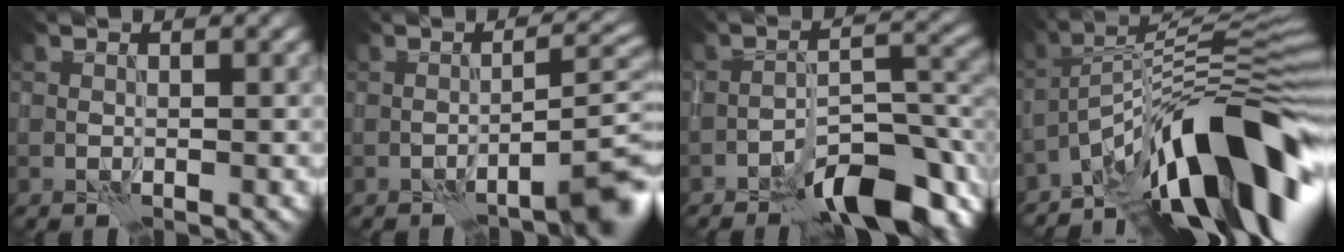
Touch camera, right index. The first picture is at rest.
{"total": 5.1, "force": [-2.9, 0.7, 4.1], "torque": [-0.047, 0.019, -0.046]}
{"total": 9.0, "force": [-5.9, 3.0, 6.0], "torque": [-0.080, 0.010, -0.103]}
{"total": 13.9, "force": [-7.2, 3.7, 11.3], "torque": [-0.163, 0.025, -0.122]}